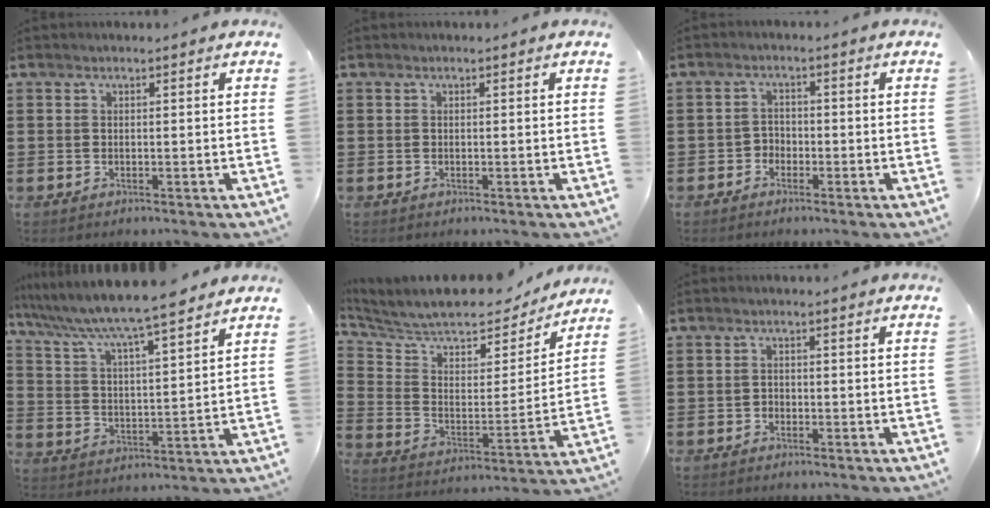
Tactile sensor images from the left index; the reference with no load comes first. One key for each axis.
{"total": 0.0}
{"total": 1.9, "fx": -1.5, "fy": 1.2, "fz": 0.1, "tx": -0.009, "ty": 0.005, "tz": -0.036}
{"total": 6.5, "fx": 5.9, "fy": -0.2, "fz": 2.7, "tx": -0.079, "ty": -0.039, "tz": 0.094}
{"total": 8.4, "fx": 7.4, "fy": 2.7, "fz": 3.0, "tx": -0.089, "ty": -0.052, "tz": 0.122}
{"total": 1.0, "fx": -0.8, "fy": 0.6, "fz": 0.0, "tx": -0.005, "ty": 0.001, "tz": -0.018}